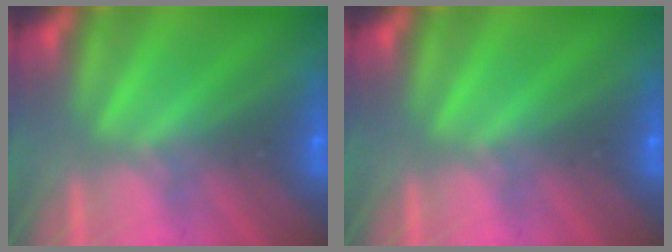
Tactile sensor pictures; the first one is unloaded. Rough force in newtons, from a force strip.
{"total": 0.0}